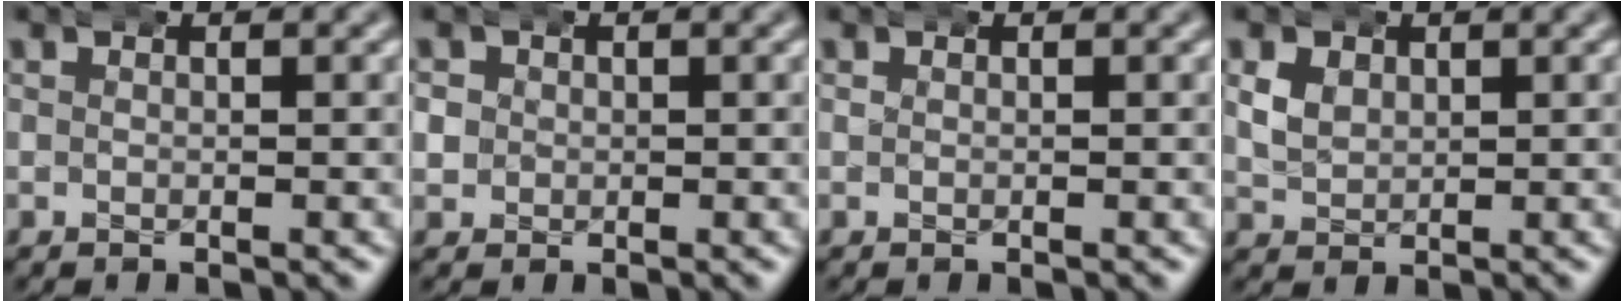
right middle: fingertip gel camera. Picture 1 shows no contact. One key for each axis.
{"total": 1.4, "fx": 0.3, "fy": 1.4, "fz": 0.0, "tx": -0.009, "ty": -0.002, "tz": 0.006}
{"total": 0.6, "fx": 0.1, "fy": -0.5, "fz": -0.4, "tx": 0.010, "ty": -0.001, "tz": 0.003}
{"total": 2.0, "fx": 0.8, "fy": 1.8, "fz": 0.5, "tx": -0.016, "ty": -0.006, "tz": 0.020}